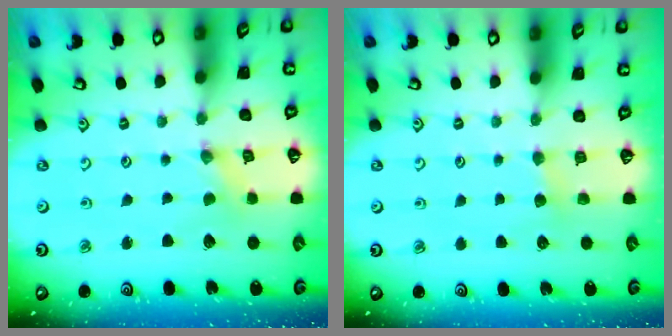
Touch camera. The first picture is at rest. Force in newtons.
{"total": 3.0, "press": 3.0, "slide": 0.4}